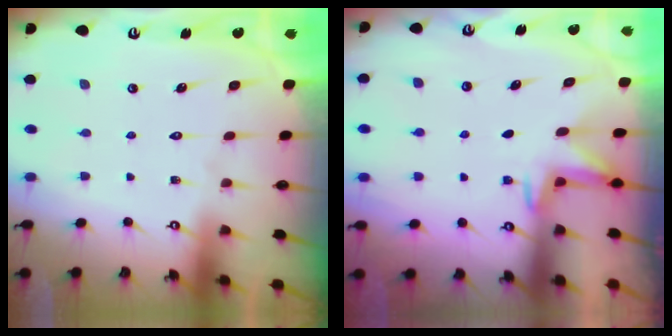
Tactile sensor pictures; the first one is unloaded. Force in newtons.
{"total": 2.5, "press": 2.4, "slide": 0.7}